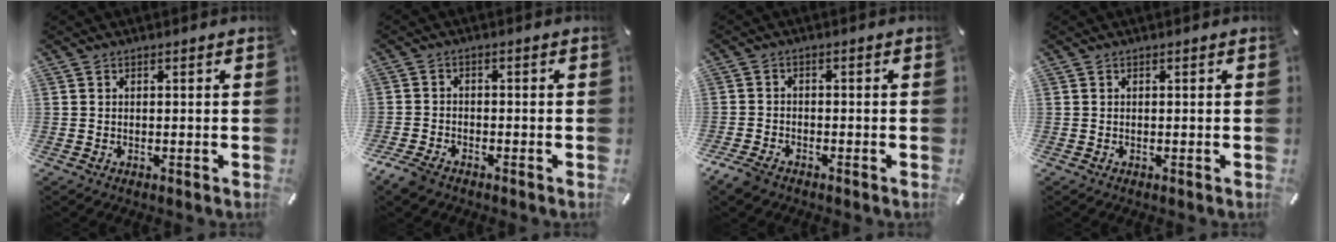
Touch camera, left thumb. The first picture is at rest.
{"total": 4.0, "force": [-3.1, 2.0, 1.6], "torque": [-0.050, 0.009, -0.065]}
{"total": 3.7, "force": [-2.8, 1.9, 1.4], "torque": [-0.041, 0.010, -0.059]}
{"total": 0.0}